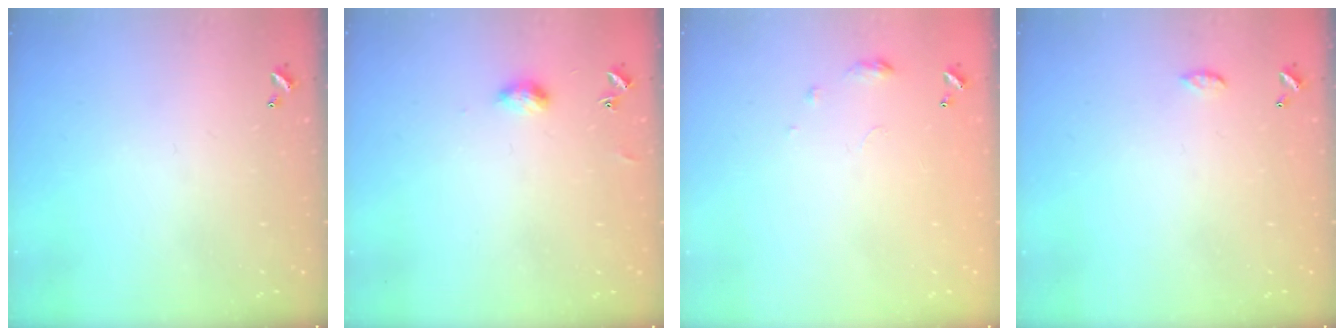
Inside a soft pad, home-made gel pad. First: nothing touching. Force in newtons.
{"total": 3.8, "press": 3.8, "slide": 0.6}
{"total": 6.3, "press": 6.2, "slide": 0.9}
{"total": 3.5, "press": 3.5, "slide": 0.5}